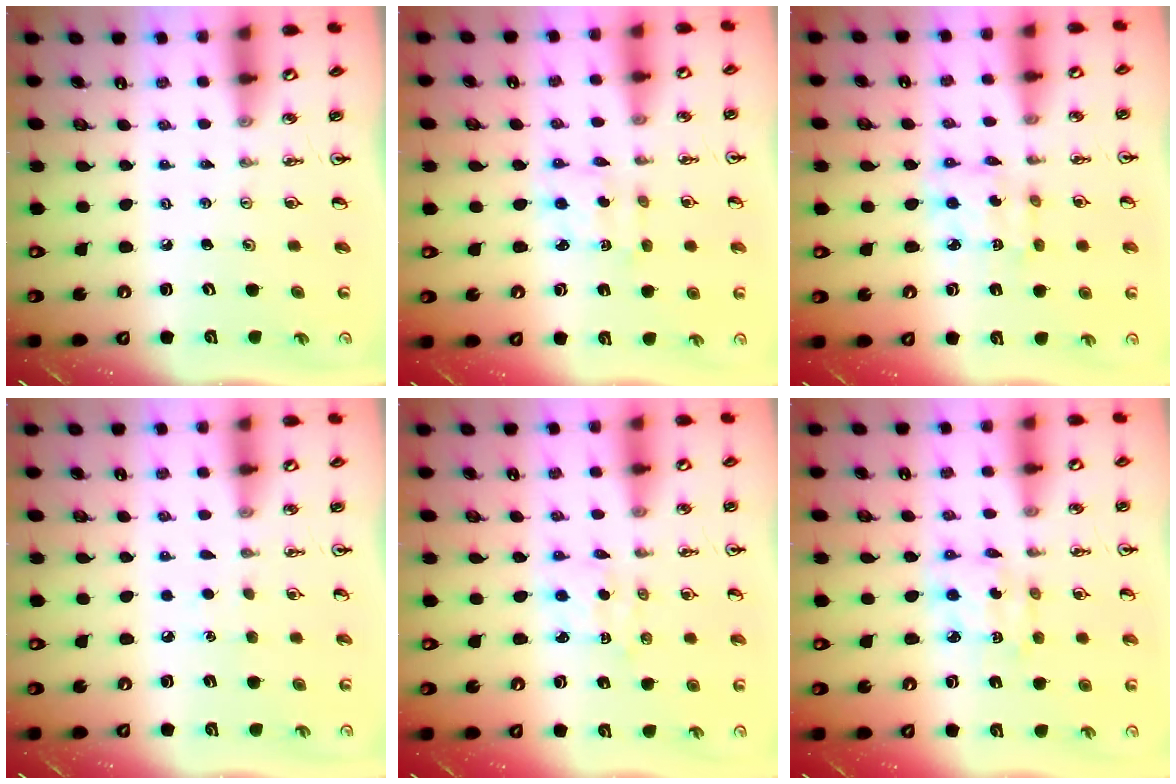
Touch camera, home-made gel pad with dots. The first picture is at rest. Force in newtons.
{"total": 2.2, "press": 2.0, "slide": 0.8}
{"total": 4.2, "press": 4.2, "slide": 0.3}
{"total": 3.7, "press": 3.6, "slide": 0.4}
{"total": 1.8, "press": 1.6, "slide": 0.6}
{"total": 5.7, "press": 5.7, "slide": 0.3}